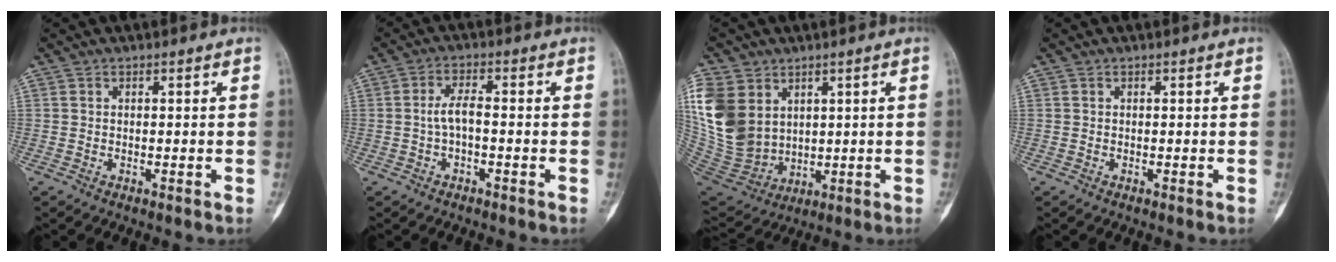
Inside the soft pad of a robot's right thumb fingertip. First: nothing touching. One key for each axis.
{"total": 3.5, "fx": -0.6, "fy": 1.3, "fz": 3.2, "tx": -0.065, "ty": 0.014, "tz": -0.014}
{"total": 17.2, "fx": 5.2, "fy": 13.1, "fz": 9.8, "tx": -0.215, "ty": -0.018, "tz": 0.128}
{"total": 0.0}